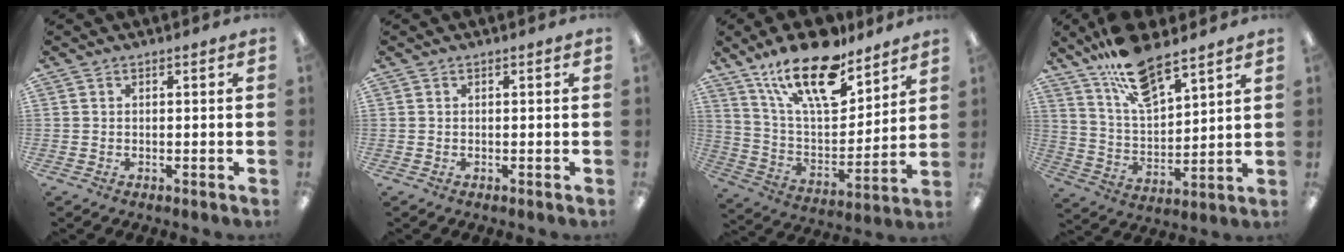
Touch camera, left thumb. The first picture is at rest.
{"total": 0.0}
{"total": 21.3, "force": [14.8, 8.3, 13.0], "torque": [-0.223, -0.087, 0.256]}
{"total": 14.4, "force": [11.2, 4.8, 7.7], "torque": [-0.148, -0.059, 0.200]}